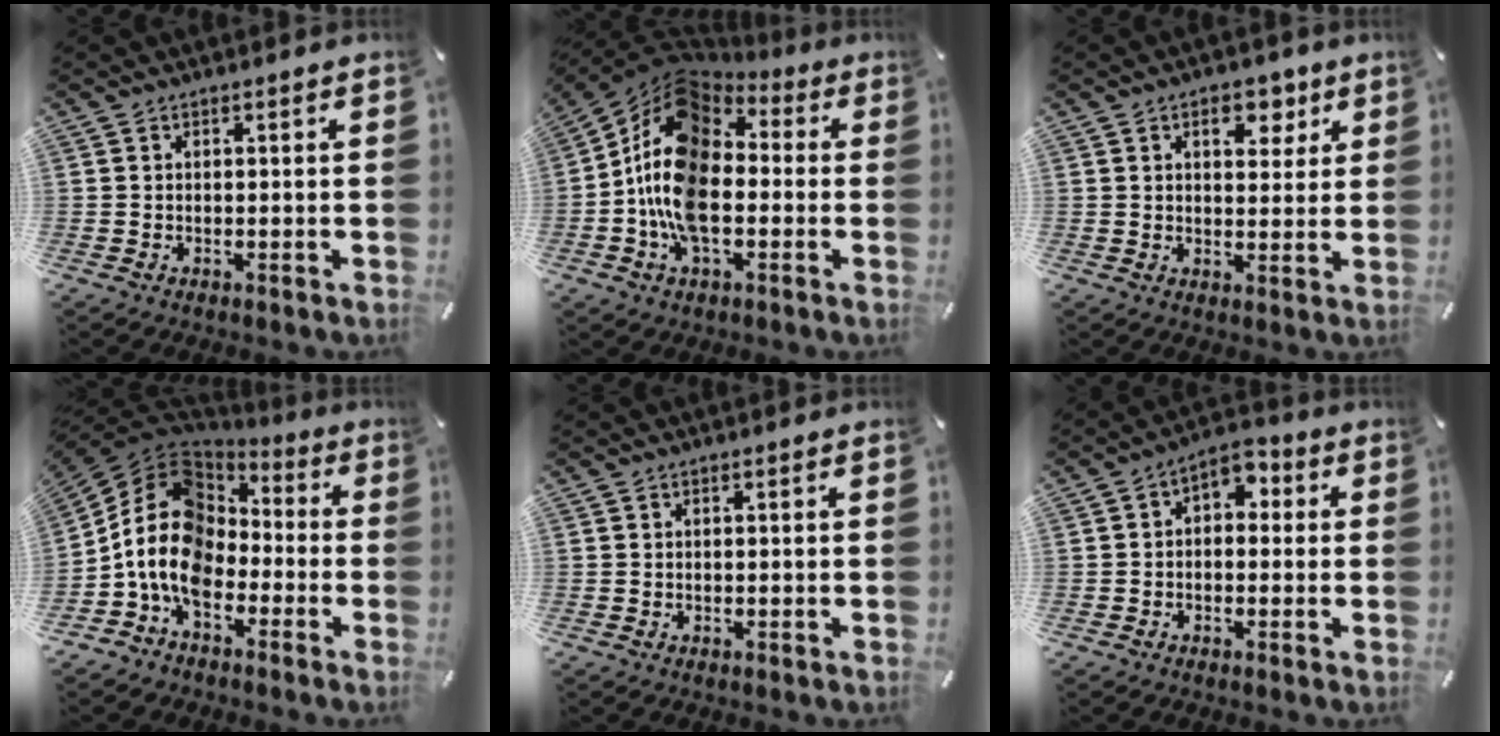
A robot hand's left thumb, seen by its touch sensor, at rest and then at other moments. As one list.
[{"total": 17.2, "force": [-3.4, 10.7, 13.0], "torque": [-0.279, 0.015, -0.069]}, {"total": 6.9, "force": [3.3, 4.5, 4.0], "torque": [-0.029, -0.010, 0.047]}, {"total": 14.9, "force": [-3.9, 11.3, 9.0], "torque": [-0.205, 0.019, -0.075]}, {"total": 0.0}, {"total": 3.7, "force": [-0.2, 2.9, 2.3], "torque": [-0.038, 0.005, -0.010]}]